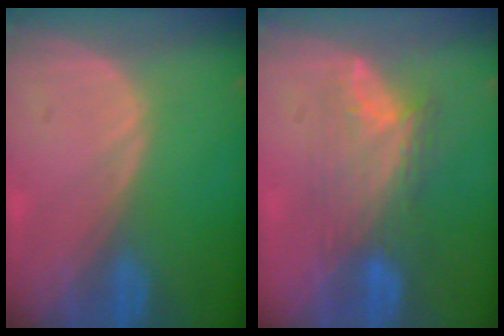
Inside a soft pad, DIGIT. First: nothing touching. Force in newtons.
{"total": 7.4, "press": 7.1, "slide": 1.9}